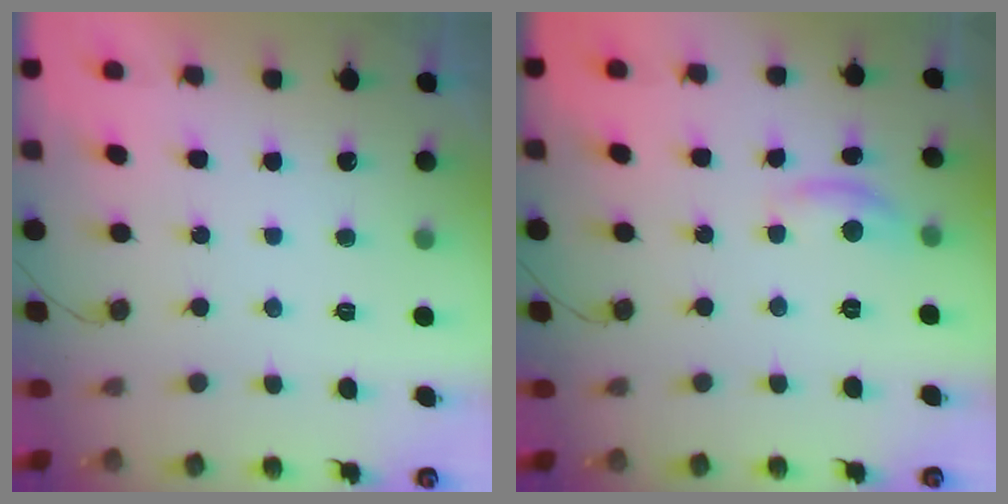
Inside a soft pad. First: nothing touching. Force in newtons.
{"total": 5.6, "press": 5.6, "slide": 0.4}